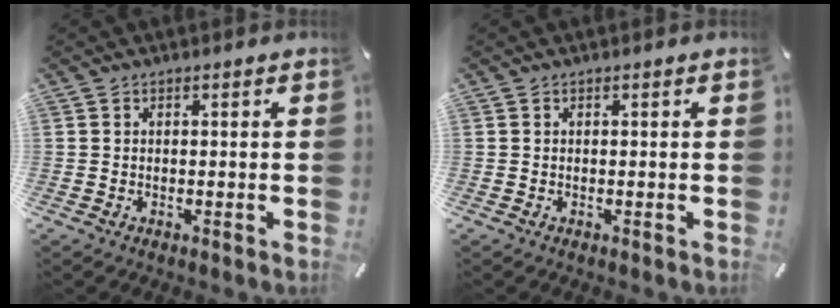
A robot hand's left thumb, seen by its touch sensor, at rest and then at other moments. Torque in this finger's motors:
{"motor_torque": [0.06, 0.29, 0.00, 0.04, 0.00]}